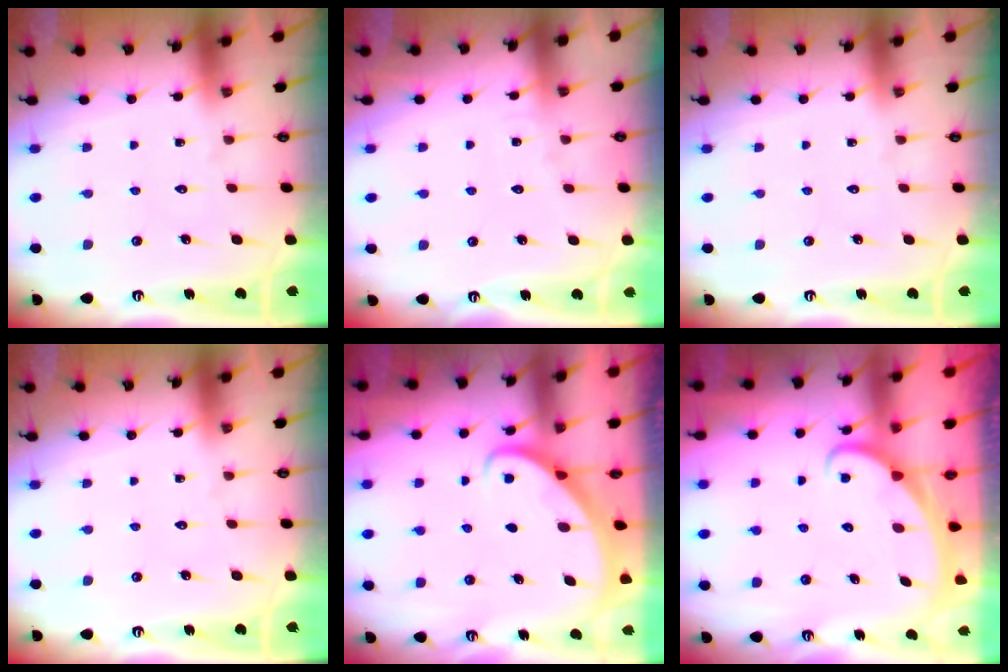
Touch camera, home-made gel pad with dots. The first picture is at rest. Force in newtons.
{"total": 2.7, "press": 2.7, "slide": 0.3}
{"total": 0.0}
{"total": 0.0}
{"total": 2.7, "press": 2.7, "slide": 0.2}
{"total": 2.4, "press": 2.4, "slide": 0.3}